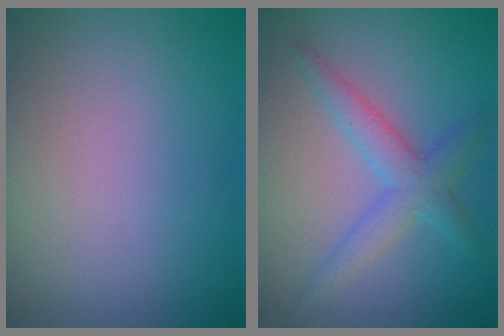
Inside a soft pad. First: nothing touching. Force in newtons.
{"total": 3.1, "press": 3.1, "slide": 0.1}